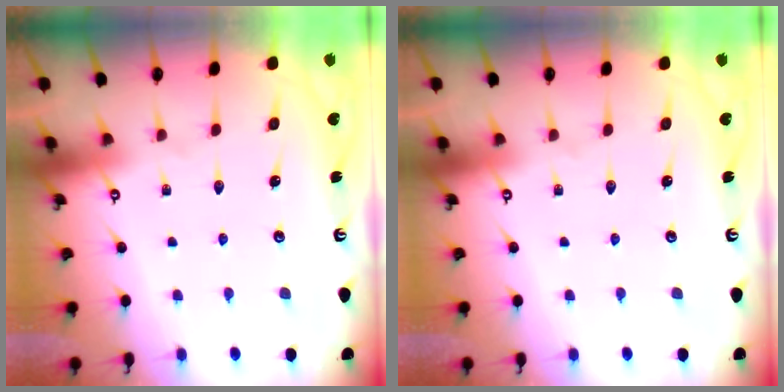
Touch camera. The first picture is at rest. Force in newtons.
{"total": 0.0}